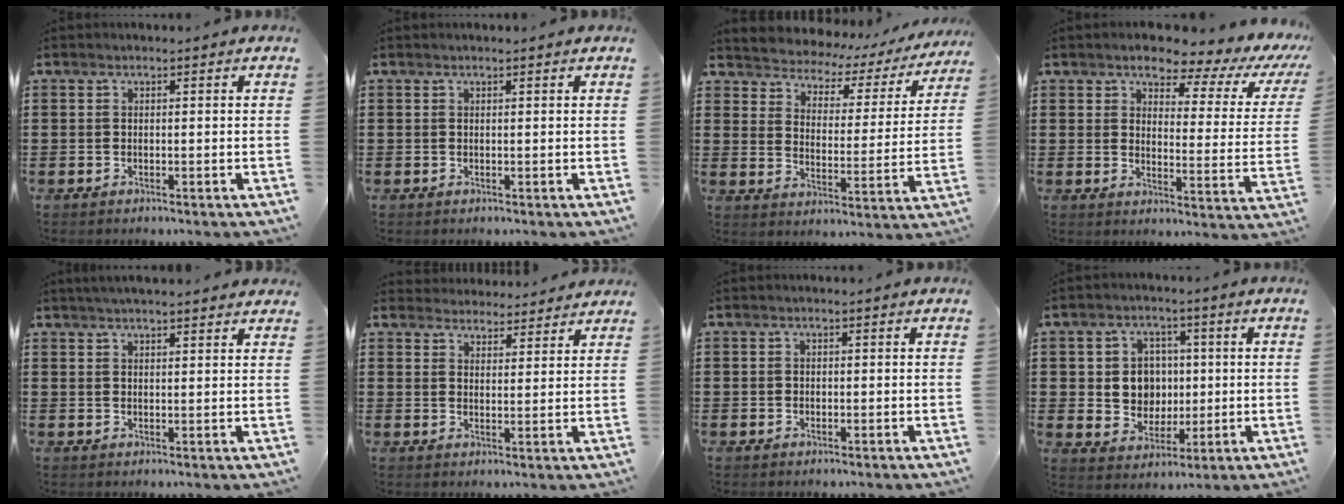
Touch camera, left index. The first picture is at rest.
{"total": 0.0}
{"total": 2.3, "force": [2.1, 0.9, -0.1], "torque": [-0.019, -0.028, 0.024]}
{"total": 4.5, "force": [3.8, 1.1, 2.2], "torque": [-0.043, -0.034, 0.050]}
{"total": 2.1, "force": [2.0, -0.1, 0.5], "torque": [-0.014, 0.000, 0.038]}
{"total": 3.4, "force": [3.3, 0.5, -0.4], "torque": [-0.006, -0.014, 0.062]}
{"total": 0.5, "force": [0.0, 0.5, 0.1], "torque": [-0.004, 0.004, 0.000]}
{"total": 6.5, "force": [0.8, 6.1, 2.3], "torque": [-0.055, 0.012, 0.013]}